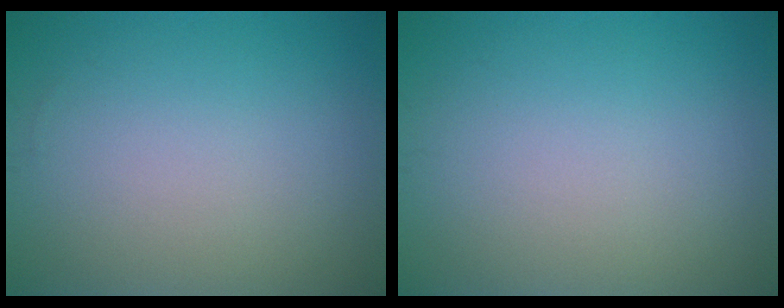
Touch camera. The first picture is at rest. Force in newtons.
{"total": 0.0}